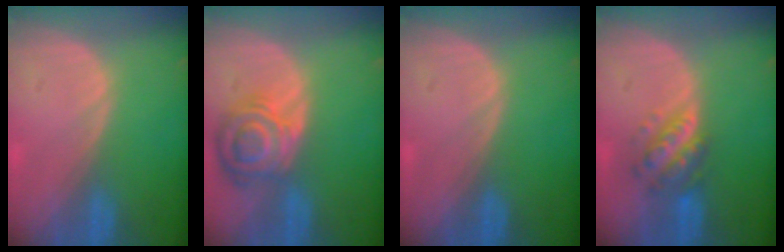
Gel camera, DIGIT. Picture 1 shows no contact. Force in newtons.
{"total": 8.4, "press": 7.4, "slide": 3.9}
{"total": 0.0}
{"total": 5.8, "press": 5.3, "slide": 2.5}